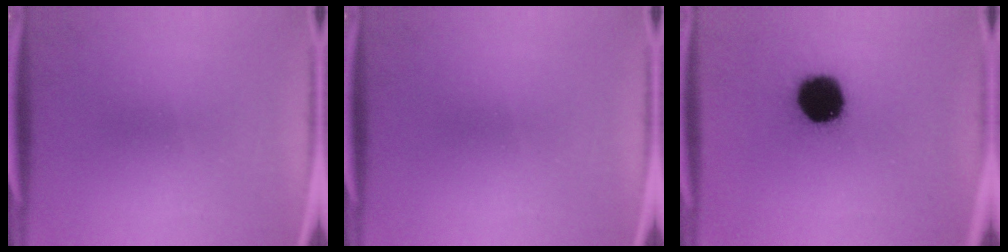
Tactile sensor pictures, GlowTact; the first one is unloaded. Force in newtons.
{"total": 0.0}
{"total": 16.0}